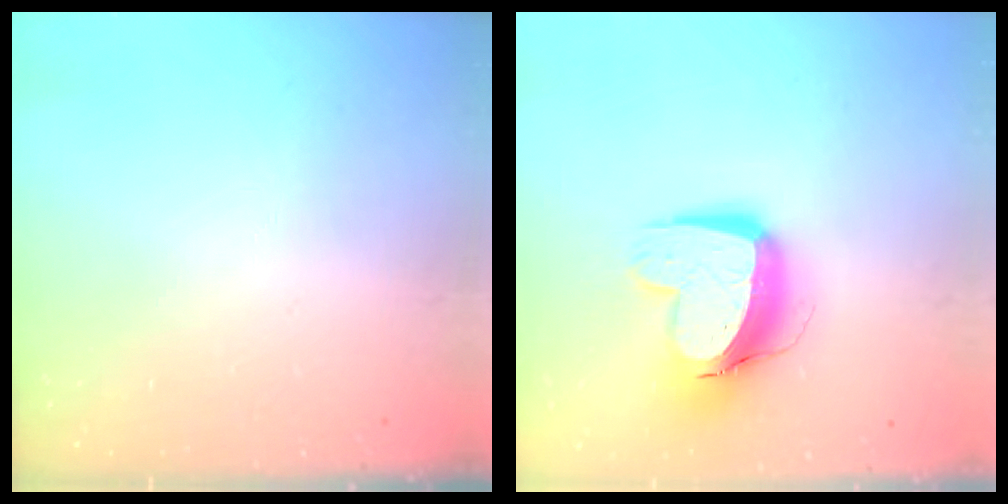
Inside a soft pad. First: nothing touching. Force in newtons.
{"total": 14.0, "press": 14.0, "slide": 1.5}